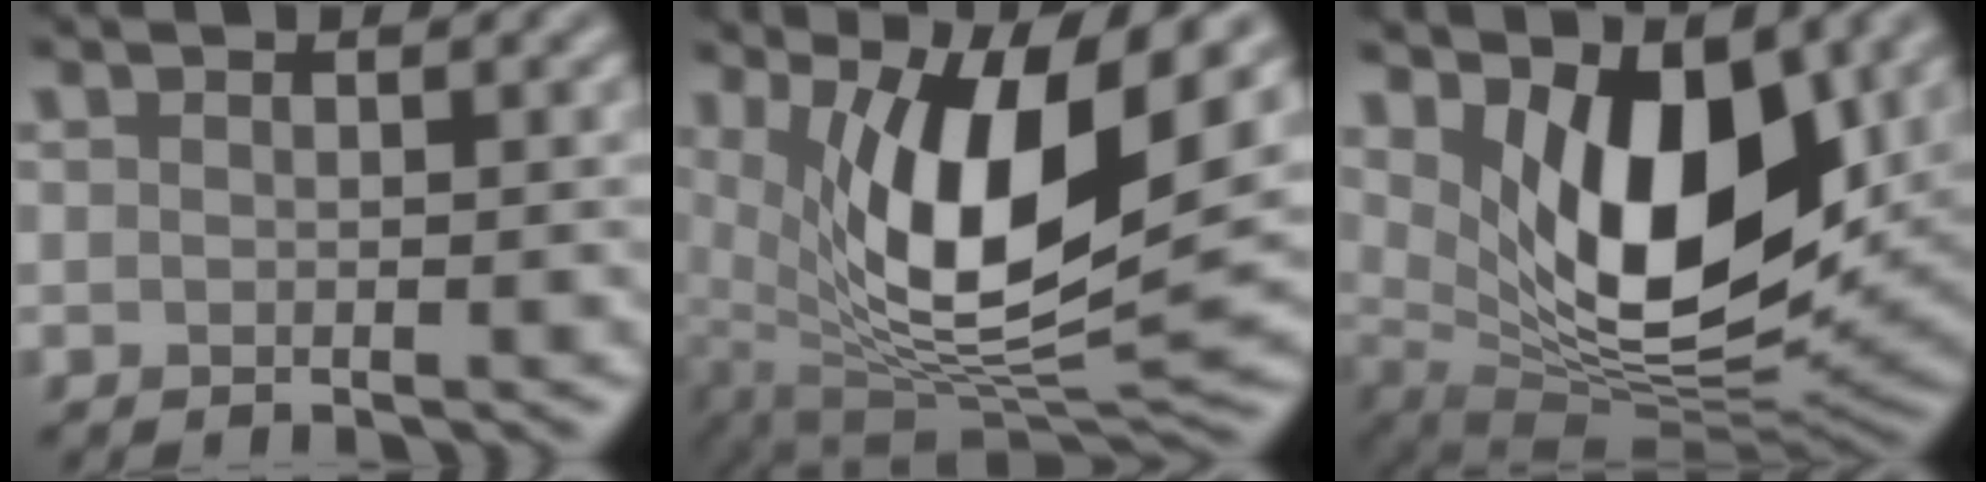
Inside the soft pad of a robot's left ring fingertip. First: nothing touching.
{"total": 12.4, "force": [4.1, 3.8, 11.1], "torque": [-0.191, -0.008, 0.078]}
{"total": 11.3, "force": [3.2, 5.5, 9.3], "torque": [-0.151, -0.022, 0.058]}